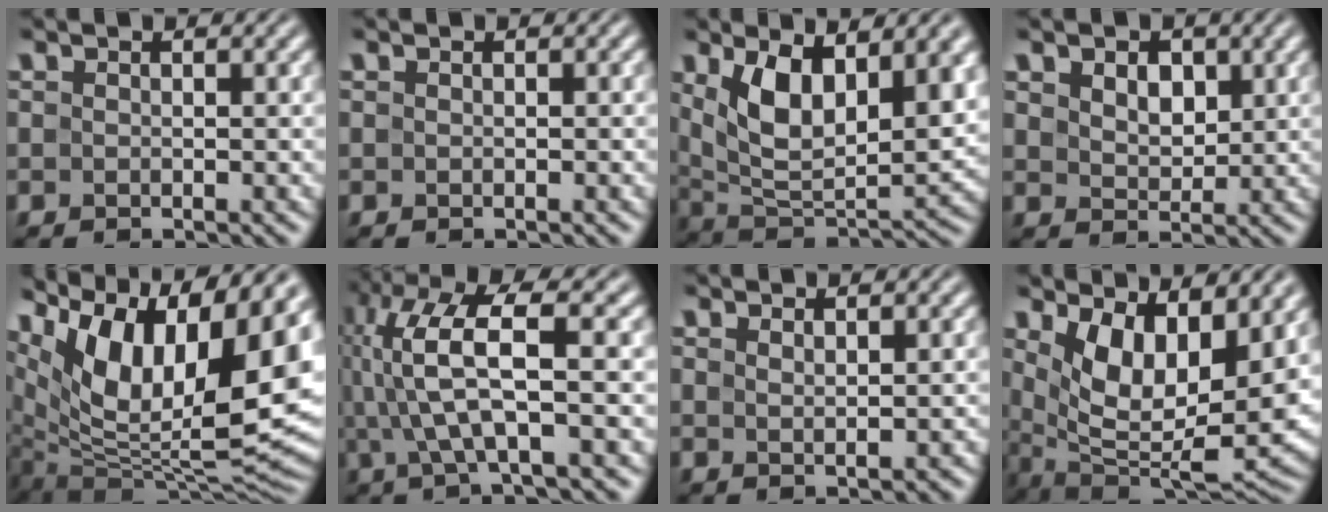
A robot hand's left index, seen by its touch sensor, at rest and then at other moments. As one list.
[{"total": 0.0}, {"total": 9.9, "force": [2.6, 4.8, 8.3], "torque": [-0.156, -0.013, 0.048]}, {"total": 3.4, "force": [1.5, 2.3, 2.1], "torque": [-0.036, 0.008, 0.015]}, {"total": 17.2, "force": [8.3, 7.7, 13.0], "torque": [-0.221, 0.038, 0.137]}, {"total": 7.8, "force": [0.9, 2.0, 7.5], "torque": [-0.167, 0.013, 0.019]}, {"total": 1.0, "force": [0.8, 0.2, 0.6], "torque": [-0.012, -0.001, 0.016]}, {"total": 10.2, "force": [2.9, 5.1, 8.4], "torque": [-0.151, -0.031, 0.057]}]